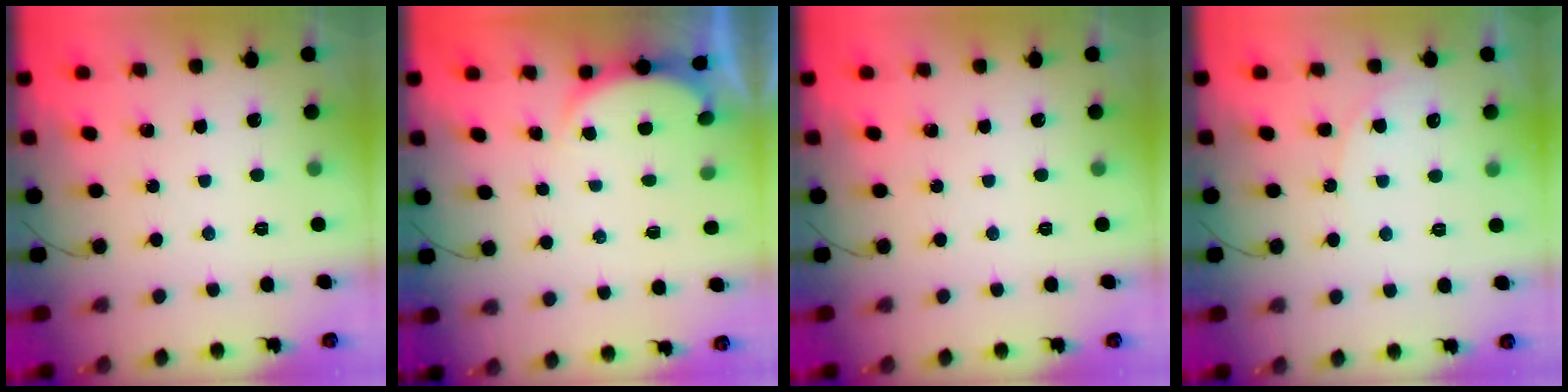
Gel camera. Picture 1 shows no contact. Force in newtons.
{"total": 2.6, "press": 2.6, "slide": 0.6}
{"total": 0.0}
{"total": 5.0, "press": 5.0, "slide": 0.6}